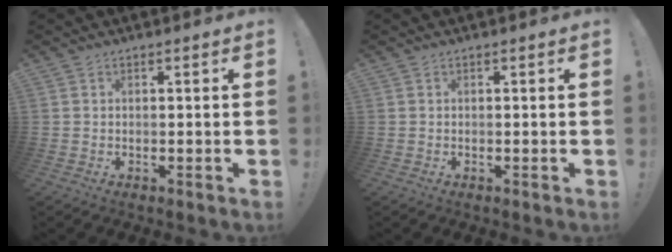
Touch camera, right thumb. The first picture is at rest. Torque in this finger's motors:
{"motor_torque": [-0.01, -0.01, 0.00, 0.00, 0.00]}